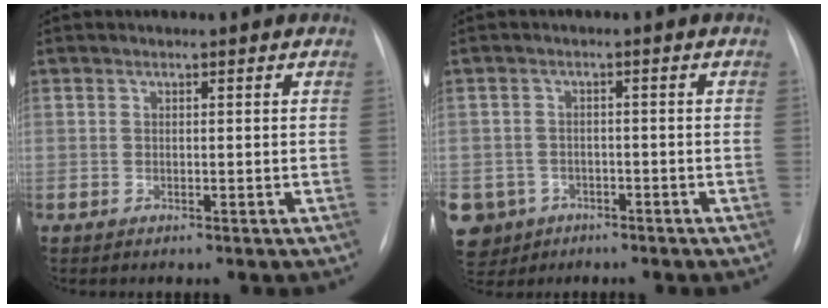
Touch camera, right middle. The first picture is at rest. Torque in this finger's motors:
{"motor_torque": [1.16, -0.98, 1.05, 0.21]}